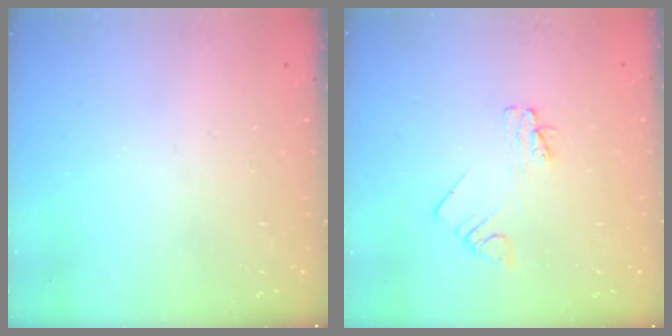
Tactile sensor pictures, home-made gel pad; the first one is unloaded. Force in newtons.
{"total": 2.2, "press": 2.2, "slide": 0.3}